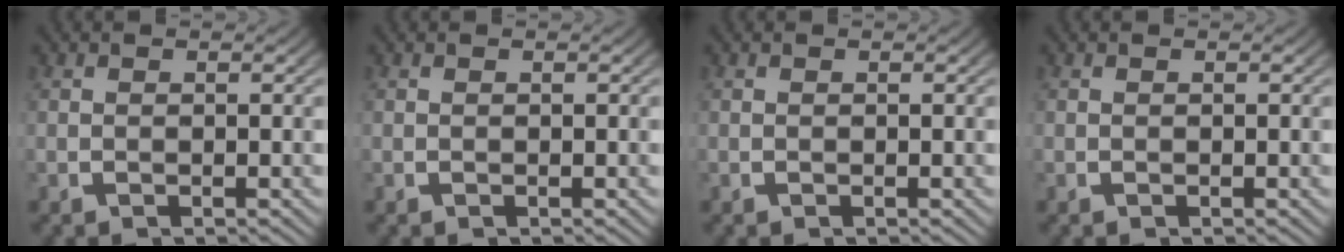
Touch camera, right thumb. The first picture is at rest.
{"total": 0.0}
{"total": 0.0}
{"total": 0.0}